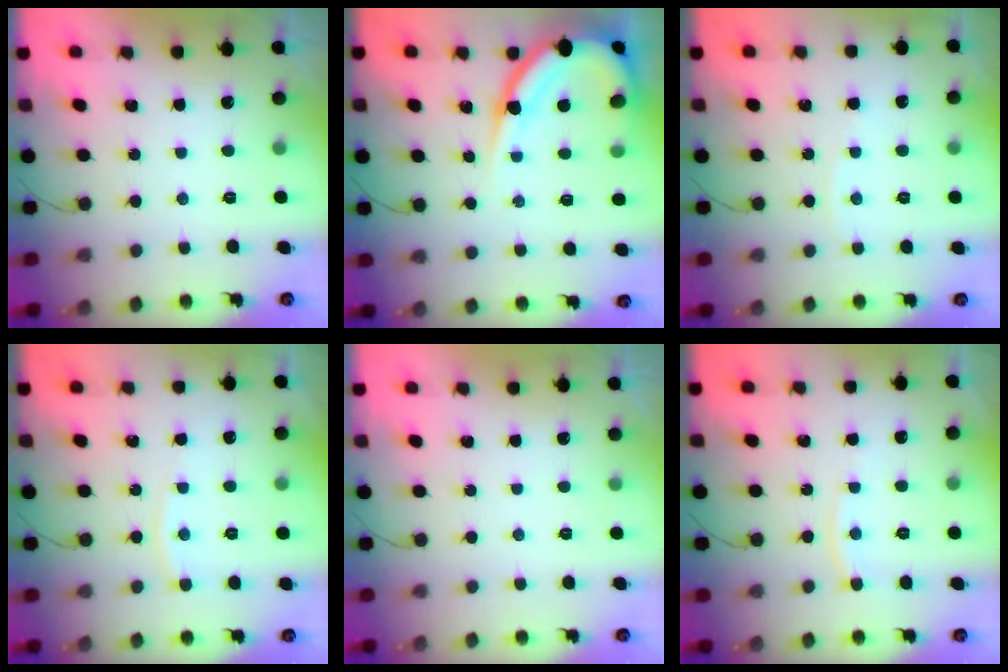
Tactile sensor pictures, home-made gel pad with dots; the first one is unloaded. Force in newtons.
{"total": 13.3, "press": 13.3, "slide": 1.3}
{"total": 1.6, "press": 1.6, "slide": 0.2}
{"total": 3.6, "press": 3.6, "slide": 0.5}
{"total": 0.0}
{"total": 3.9, "press": 3.9, "slide": 0.3}